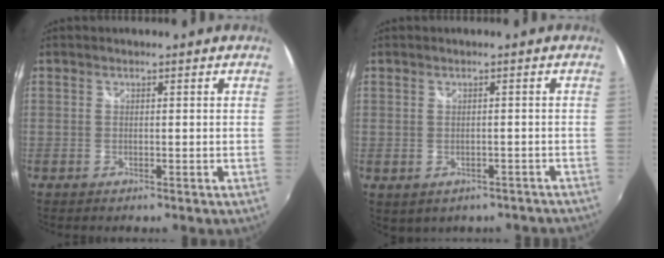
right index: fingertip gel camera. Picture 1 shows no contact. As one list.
[{"total": 5.1, "force": [-3.2, 3.5, 2.0], "torque": [-0.044, -0.011, -0.024]}]